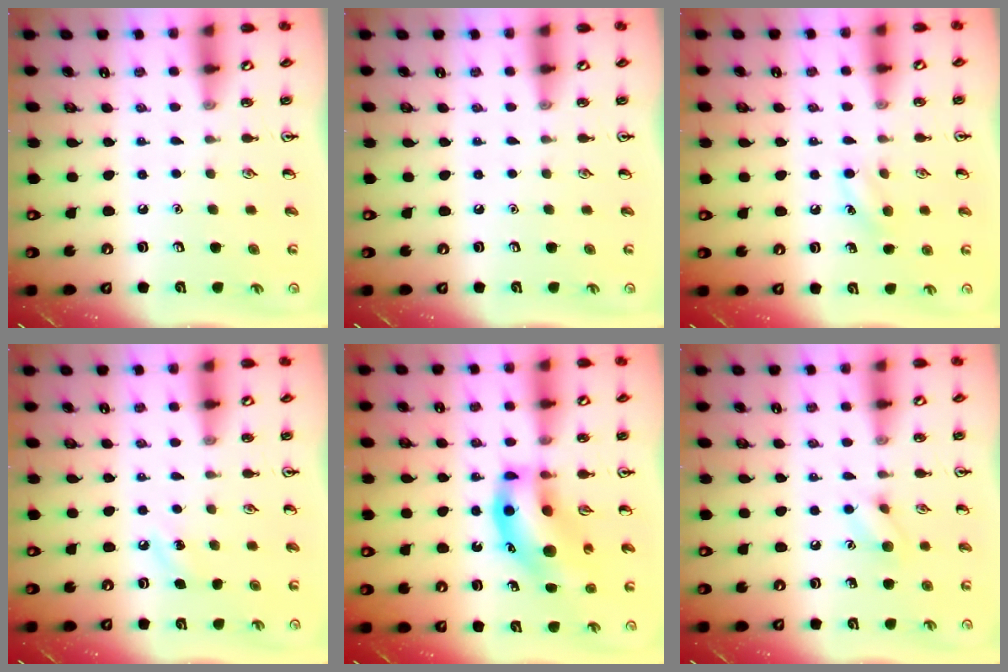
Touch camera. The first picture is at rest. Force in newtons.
{"total": 0.0}
{"total": 7.0, "press": 6.7, "slide": 2.1}
{"total": 5.0, "press": 4.6, "slide": 1.8}
{"total": 16.3, "press": 15.9, "slide": 3.6}
{"total": 6.4, "press": 6.4, "slide": 0.9}